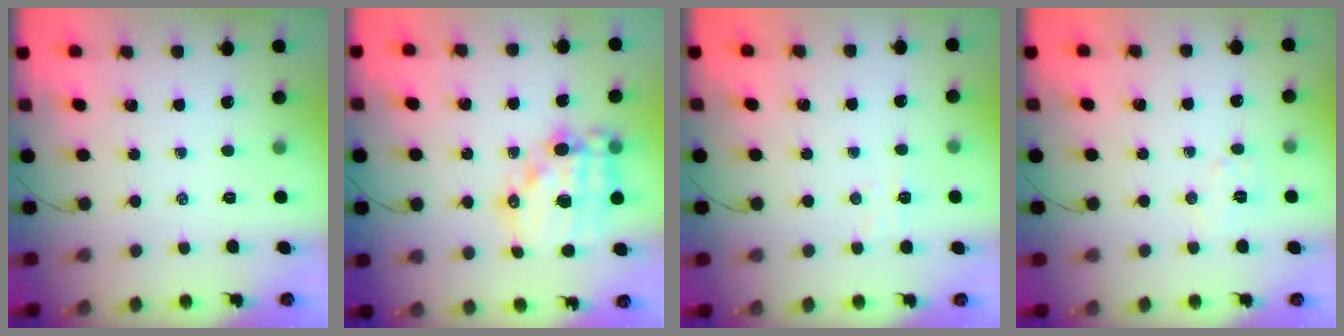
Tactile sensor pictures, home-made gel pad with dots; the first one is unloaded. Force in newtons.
{"total": 16.4, "press": 16.0, "slide": 3.7}
{"total": 3.0, "press": 2.9, "slide": 0.8}
{"total": 5.5, "press": 5.5, "slide": 0.9}